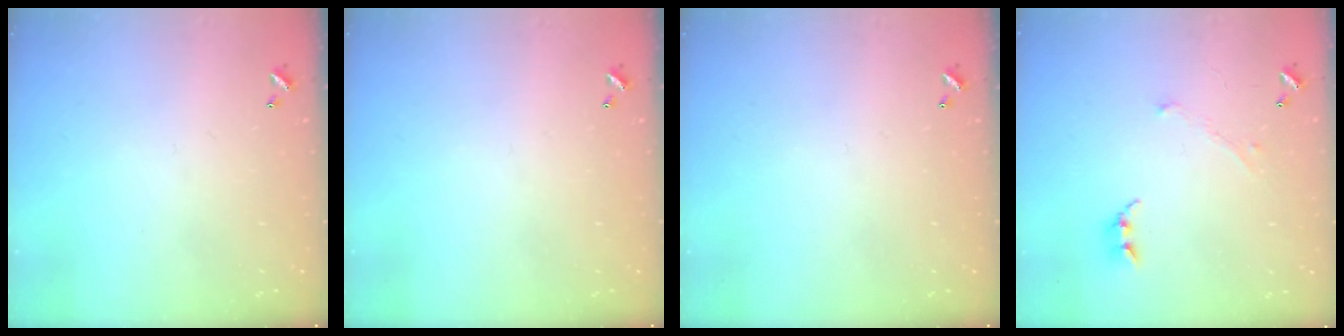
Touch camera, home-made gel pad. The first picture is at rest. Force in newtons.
{"total": 0.0}
{"total": 0.0}
{"total": 1.0, "press": 0.9, "slide": 0.4}